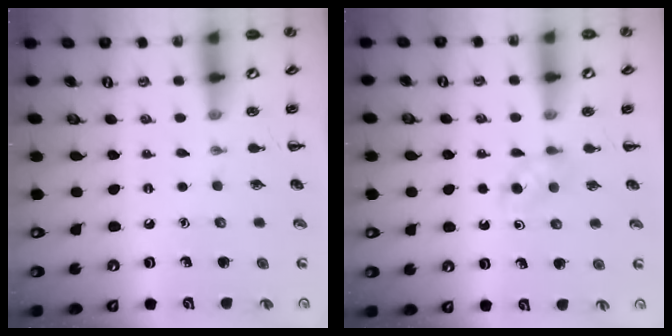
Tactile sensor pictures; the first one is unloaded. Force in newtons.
{"total": 2.9, "press": 2.7, "slide": 1.1}